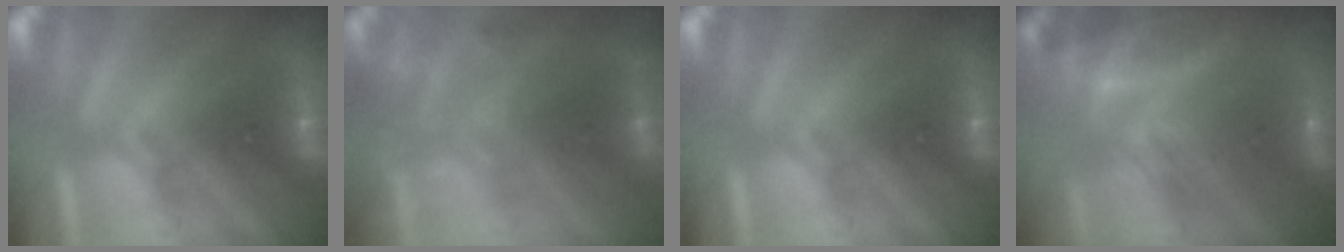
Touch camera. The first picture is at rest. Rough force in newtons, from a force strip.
{"total": 2.0}
{"total": 0.0}
{"total": 7.8}